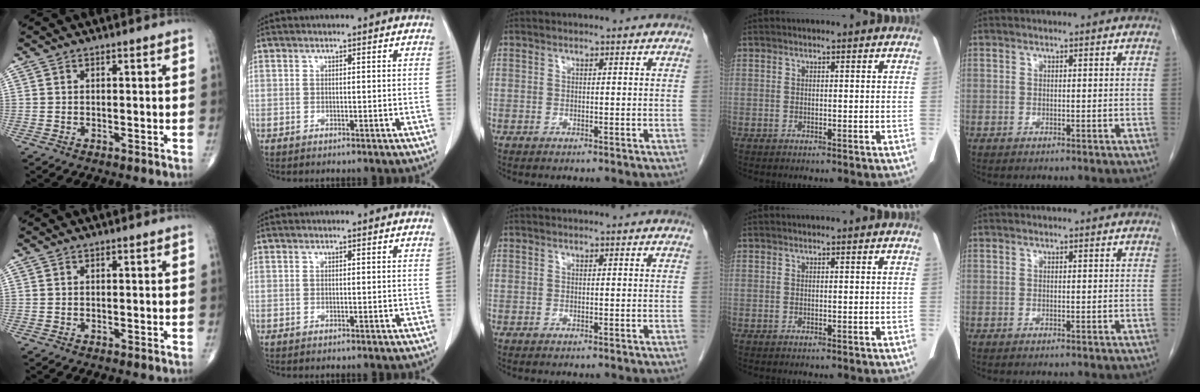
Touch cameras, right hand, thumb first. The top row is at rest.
{}